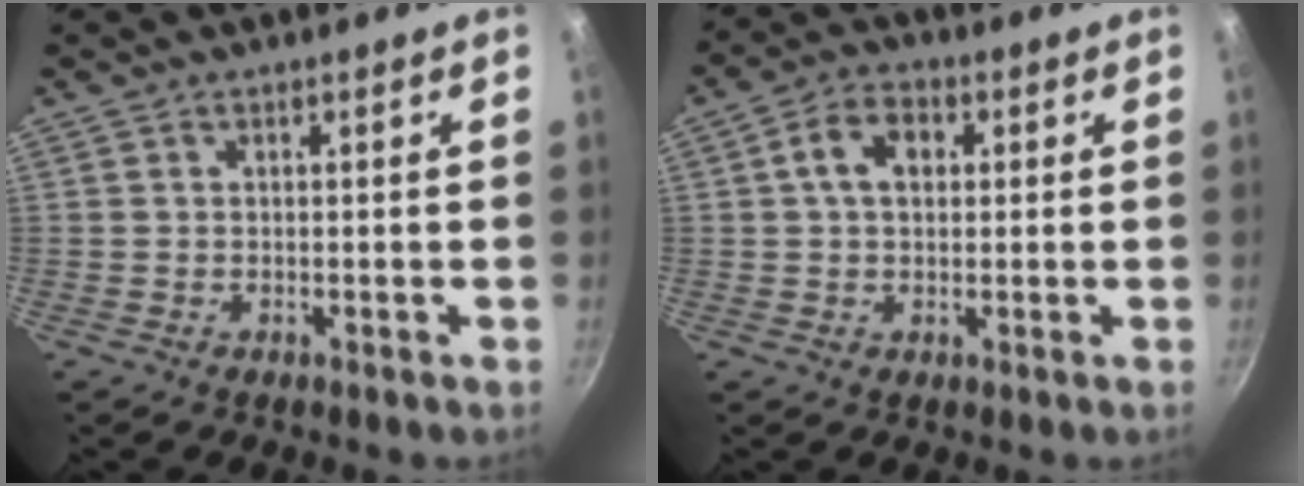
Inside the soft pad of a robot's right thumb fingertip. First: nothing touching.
{"total": 6.8, "force": [1.5, 4.8, 4.6], "torque": [-0.065, 0.012, 0.018]}